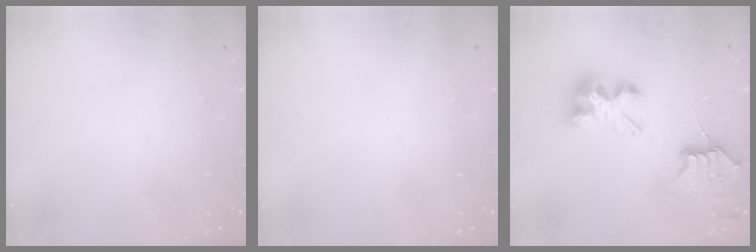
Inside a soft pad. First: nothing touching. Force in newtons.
{"total": 0.0}
{"total": 6.1, "press": 6.1, "slide": 0.2}